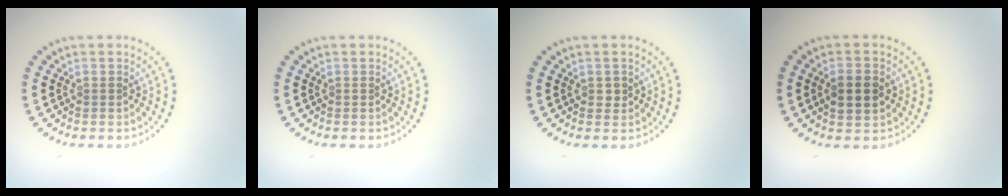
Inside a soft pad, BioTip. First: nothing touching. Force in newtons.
{"total": 0.0}
{"total": 0.7, "press": 0.7, "slide": 0.1}
{"total": 2.9, "press": 2.9, "slide": 0.3}